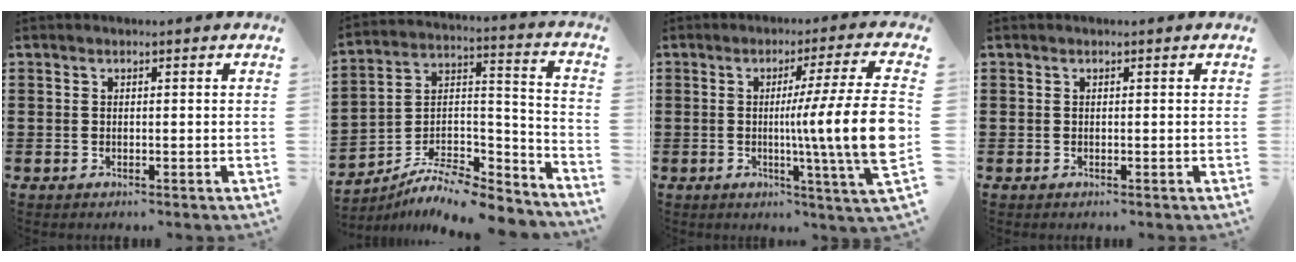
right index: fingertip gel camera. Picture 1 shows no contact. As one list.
[{"total": 8.6, "force": [-7.4, 2.7, 3.6], "torque": [-0.068, 0.014, -0.144]}, {"total": 13.8, "force": [-0.7, -0.4, 13.8], "torque": [-0.216, -0.025, -0.024]}, {"total": 0.0}]